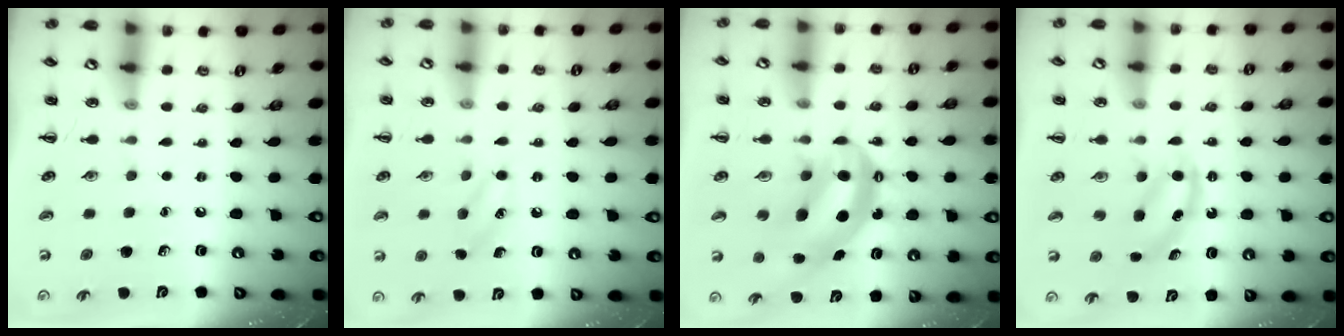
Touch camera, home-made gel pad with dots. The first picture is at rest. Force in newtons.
{"total": 8.7, "press": 8.5, "slide": 1.8}
{"total": 10.1, "press": 9.7, "slide": 2.7}
{"total": 5.6, "press": 5.5, "slide": 0.8}